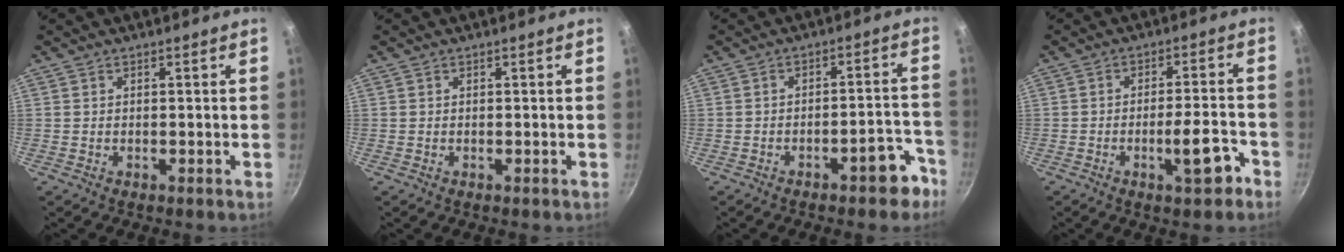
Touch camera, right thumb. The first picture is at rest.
{"total": 0.0}
{"total": 7.1, "force": [-4.7, 2.4, 4.8], "torque": [-0.033, 0.052, -0.050]}
{"total": 7.5, "force": [-3.8, 2.0, 6.2], "torque": [-0.077, 0.029, -0.051]}